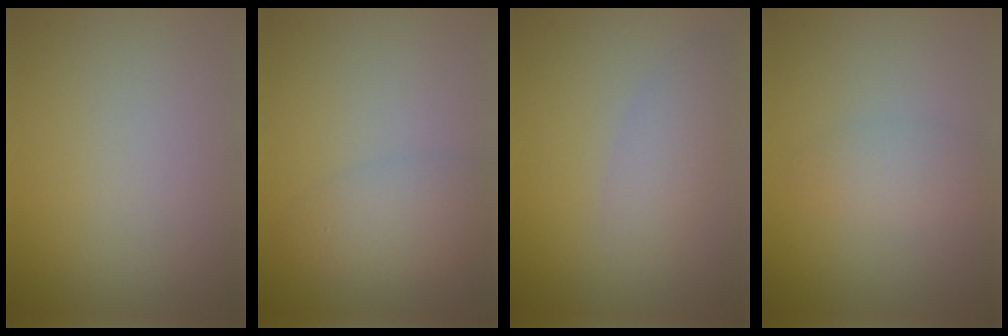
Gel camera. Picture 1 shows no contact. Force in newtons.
{"total": 3.0, "press": 3.0, "slide": 0.1}
{"total": 2.5, "press": 2.5, "slide": 0.1}
{"total": 1.9, "press": 1.9, "slide": 0.0}